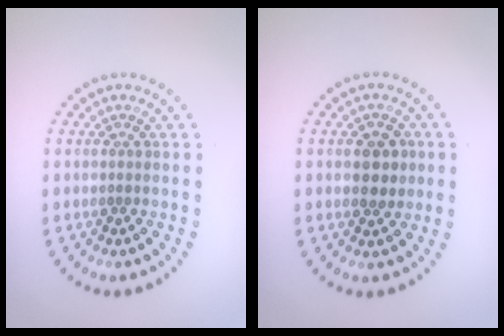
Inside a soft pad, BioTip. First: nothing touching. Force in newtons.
{"total": 2.6, "press": 2.6, "slide": 0.2}